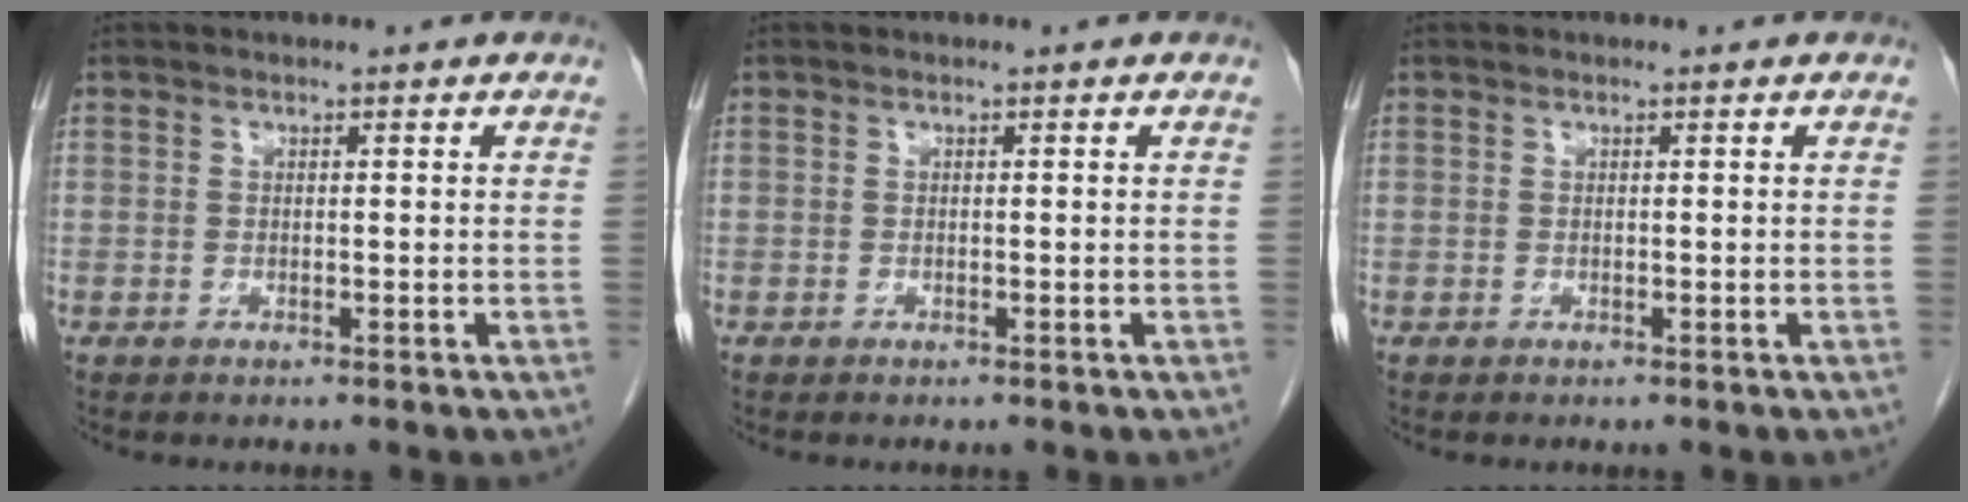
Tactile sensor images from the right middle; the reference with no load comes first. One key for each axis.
{"total": 0.0}
{"total": 0.0}